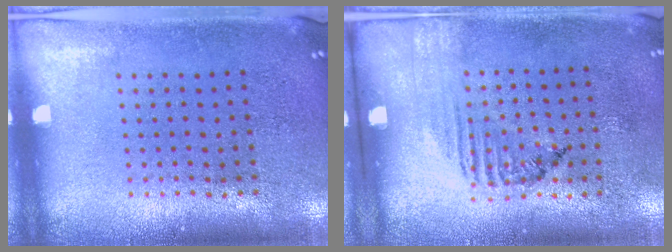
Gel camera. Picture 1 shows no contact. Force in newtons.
{"total": 1.5, "press": 0.9, "slide": 1.2}